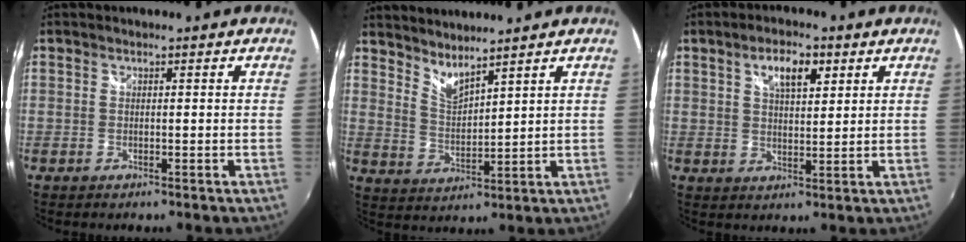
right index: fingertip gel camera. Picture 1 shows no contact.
{"total": 5.5, "force": [5.1, 0.5, 2.2], "torque": [-0.037, -0.008, 0.094]}
{"total": 6.4, "force": [3.1, 2.7, 4.9], "torque": [-0.080, 0.012, 0.053]}